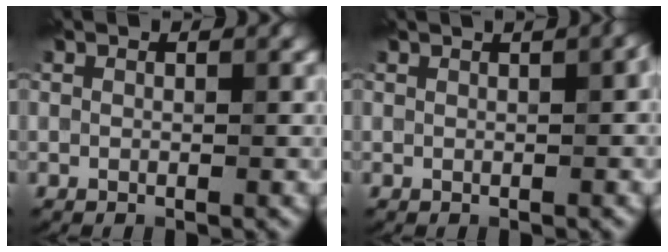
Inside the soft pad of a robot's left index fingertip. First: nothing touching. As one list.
[{"total": 2.0, "force": [1.0, 0.4, 1.7], "torque": [-0.022, 0.009, 0.015]}]